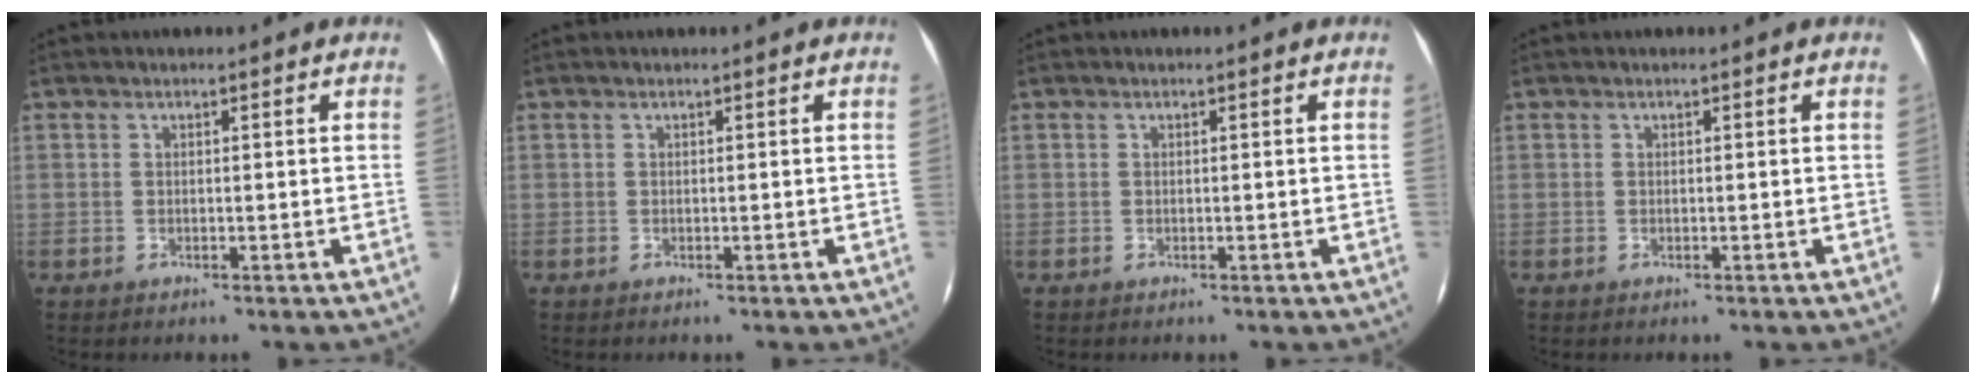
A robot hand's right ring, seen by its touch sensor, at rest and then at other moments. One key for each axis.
{"total": 0.0}
{"total": 0.0}
{"total": 0.0}